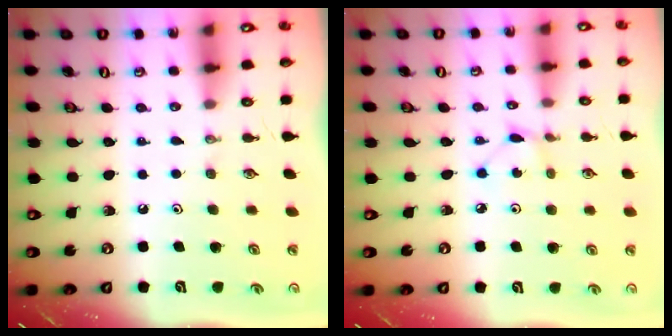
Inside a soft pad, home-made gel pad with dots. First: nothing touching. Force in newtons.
{"total": 1.3, "press": 1.3, "slide": 0.1}